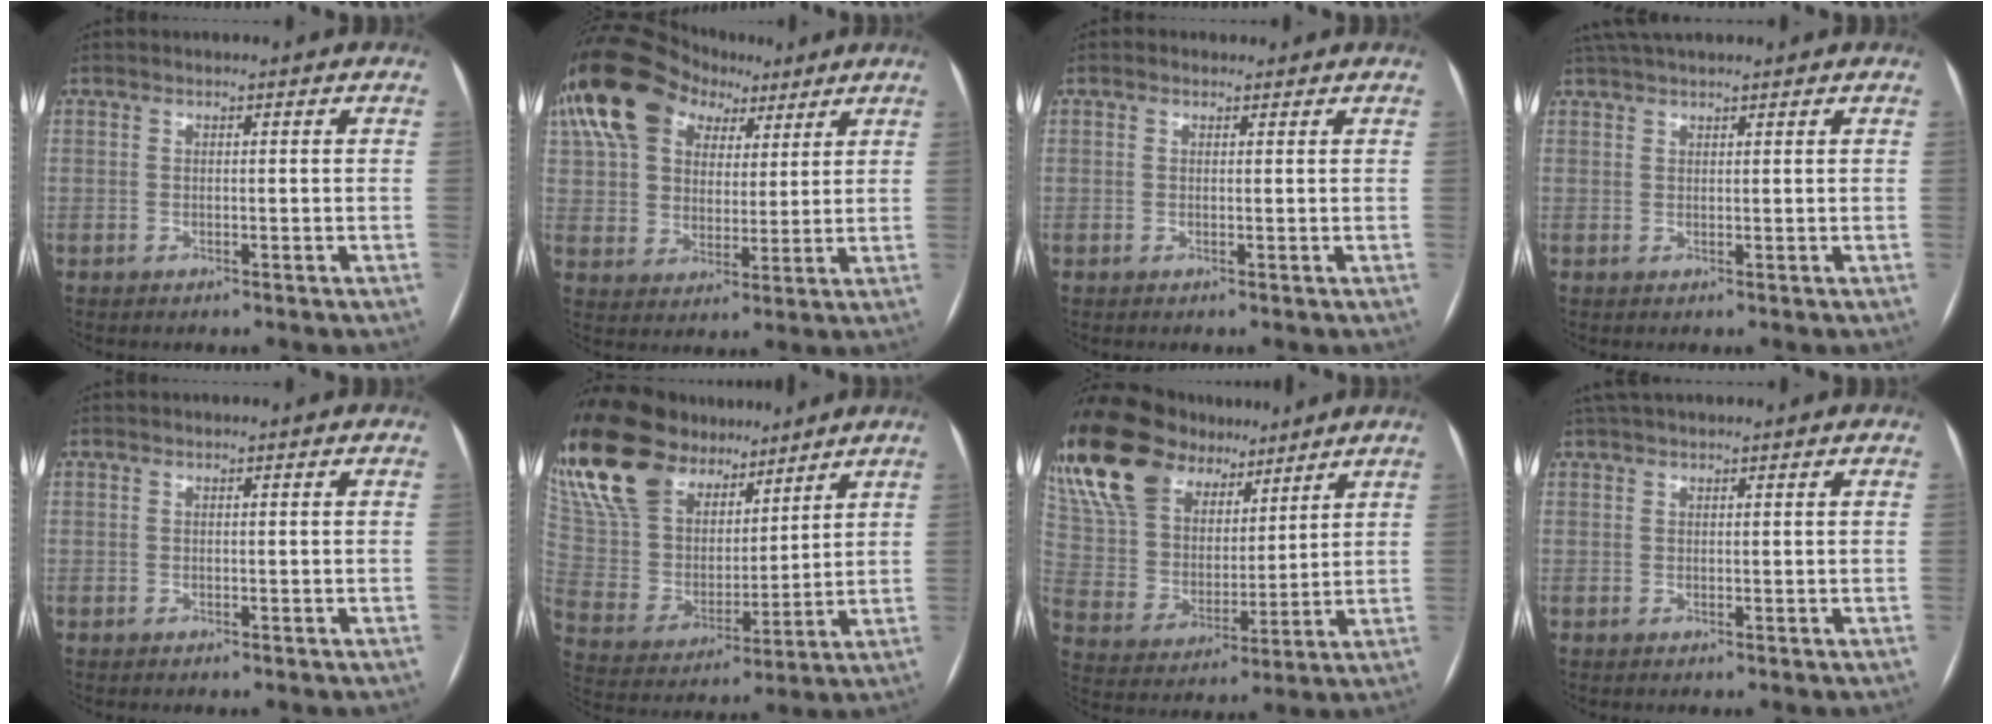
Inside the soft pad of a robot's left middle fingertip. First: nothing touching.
{"total": 16.8, "force": [9.1, 11.3, 8.5], "torque": [-0.178, 0.065, 0.161]}
{"total": 0.7, "force": [0.5, 0.5, -0.1], "torque": [0.002, 0.003, 0.002]}
{"total": 6.1, "force": [5.4, 0.8, 2.8], "torque": [-0.047, 0.039, 0.092]}
{"total": 0.0}
{"total": 19.8, "force": [14.7, 9.7, 9.0], "torque": [-0.195, 0.038, 0.272]}
{"total": 17.9, "force": [13.0, 9.6, 7.7], "torque": [-0.157, 0.046, 0.240]}
{"total": 4.7, "force": [4.1, 0.8, 2.2], "torque": [-0.035, 0.038, 0.072]}